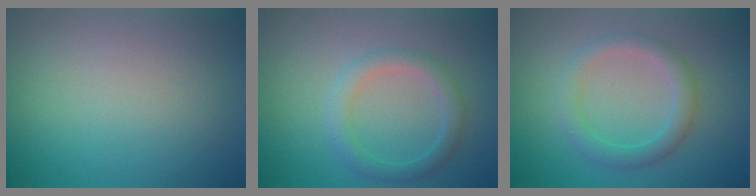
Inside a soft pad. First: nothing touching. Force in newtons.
{"total": 2.6, "press": 2.6, "slide": 0.2}
{"total": 2.9, "press": 2.9, "slide": 0.3}